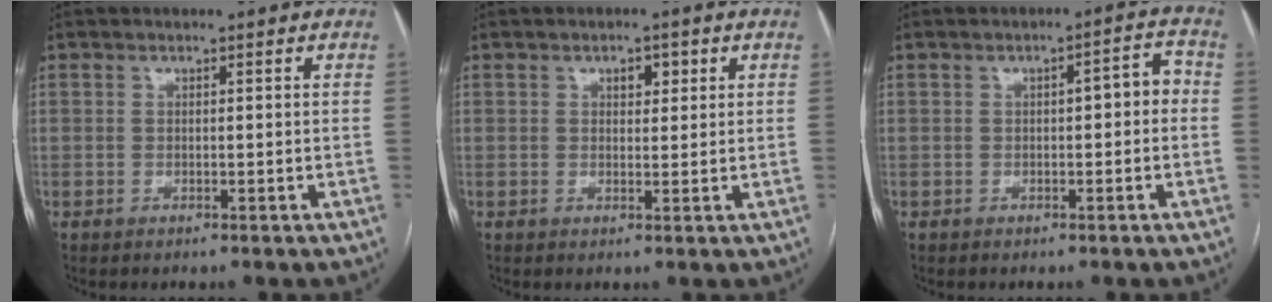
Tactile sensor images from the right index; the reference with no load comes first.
{"total": 2.4, "force": [1.1, 1.4, 1.7], "torque": [-0.022, 0.005, 0.016]}
{"total": 3.9, "force": [0.0, 1.2, 3.7], "torque": [-0.046, 0.025, -0.003]}